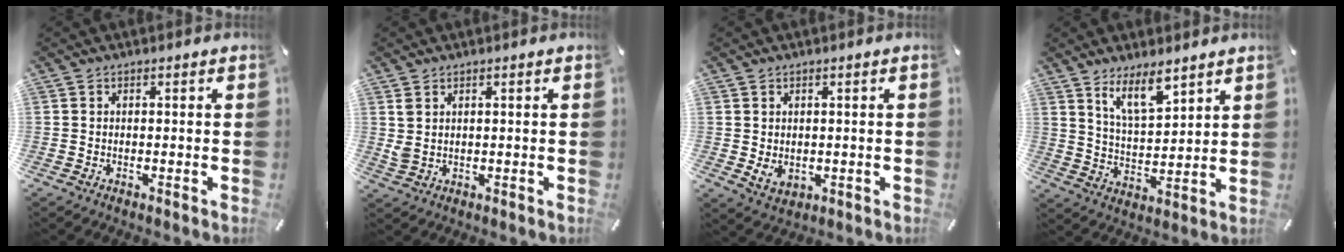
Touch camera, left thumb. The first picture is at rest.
{"total": 2.3, "force": [1.1, 1.3, 1.5], "torque": [-0.030, 0.002, 0.021]}
{"total": 3.3, "force": [0.6, 2.8, 1.7], "torque": [-0.022, -0.006, 0.010]}
{"total": 9.6, "force": [7.3, 3.5, 5.2], "torque": [-0.098, -0.040, 0.132]}